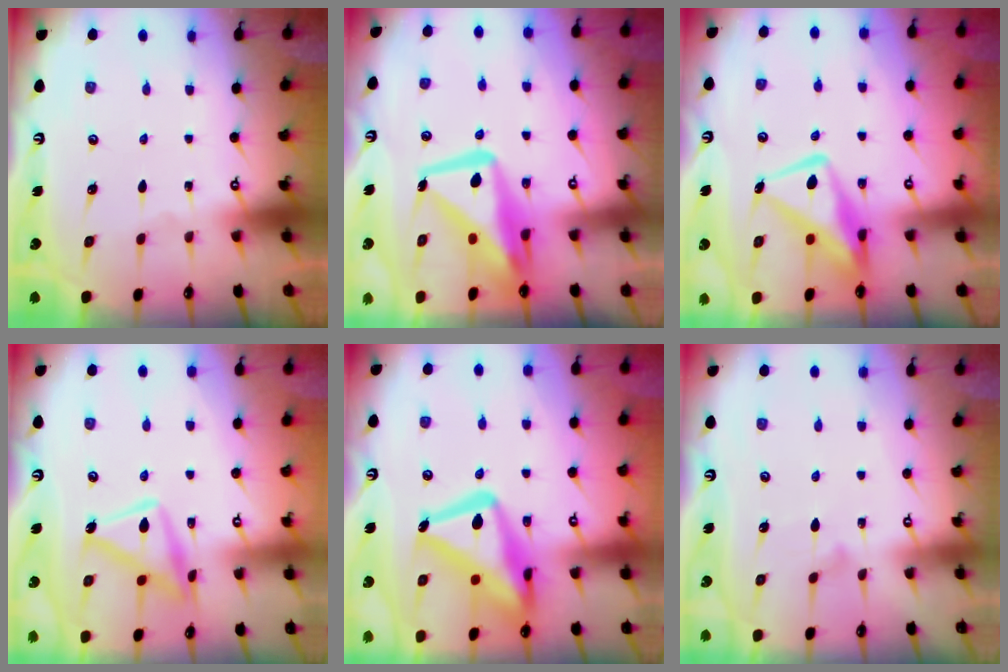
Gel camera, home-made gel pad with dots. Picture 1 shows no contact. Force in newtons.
{"total": 14.9, "press": 14.8, "slide": 1.3}
{"total": 13.4, "press": 13.4, "slide": 1.1}
{"total": 14.3, "press": 14.2, "slide": 1.2}
{"total": 22.2, "press": 22.2, "slide": 1.8}
{"total": 6.9, "press": 6.9, "slide": 0.4}